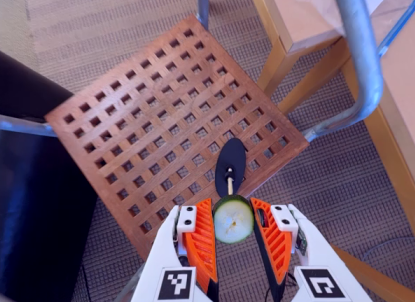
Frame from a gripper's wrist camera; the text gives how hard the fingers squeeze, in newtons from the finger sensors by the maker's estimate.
{"total": 7.5, "left": 7.5, "right": 7.6}